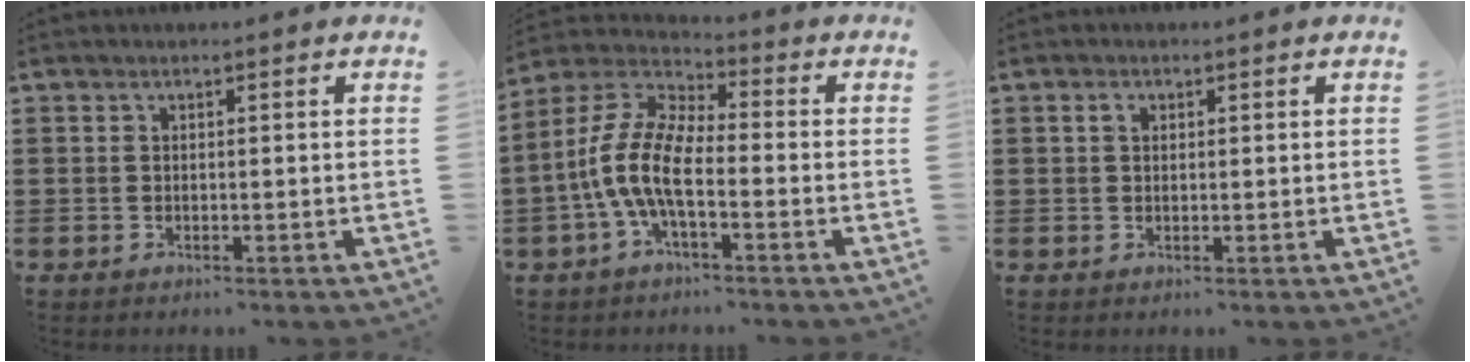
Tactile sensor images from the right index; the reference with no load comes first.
{"total": 9.5, "force": [-2.9, 3.6, 8.3], "torque": [-0.215, -0.013, -0.065]}
{"total": 1.1, "force": [0.3, 0.8, 0.6], "torque": [-0.015, 0.006, 0.004]}